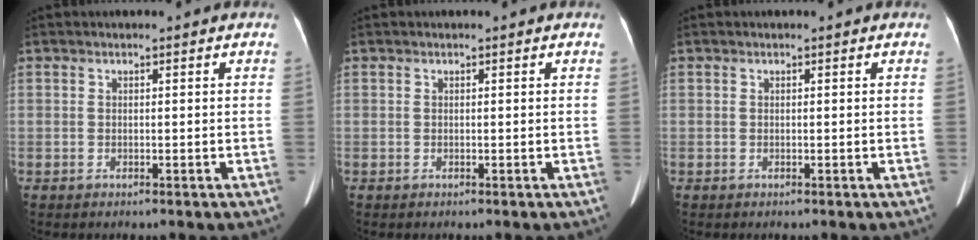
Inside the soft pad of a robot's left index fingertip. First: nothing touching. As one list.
[{"total": 0.0}, {"total": 0.0}]